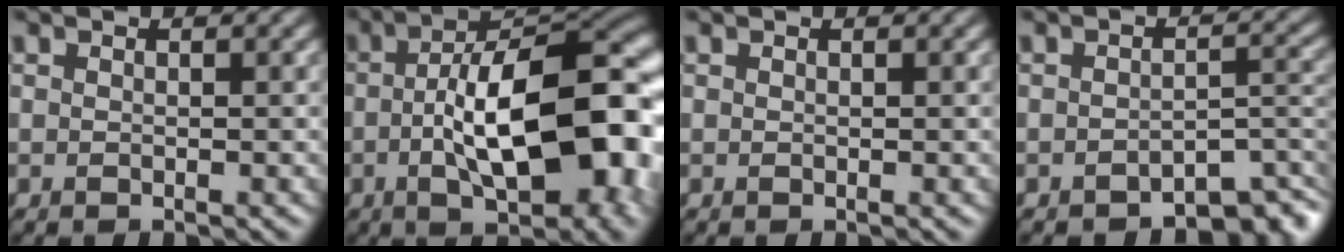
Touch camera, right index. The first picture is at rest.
{"total": 14.7, "force": [-2.0, 6.3, 13.1], "torque": [-0.159, 0.010, -0.043]}
{"total": 0.0}
{"total": 4.7, "force": [-3.6, 1.6, 2.5], "torque": [-0.023, 0.000, -0.046]}